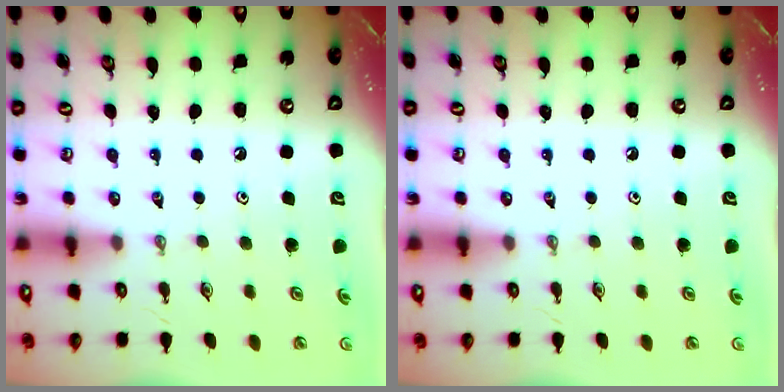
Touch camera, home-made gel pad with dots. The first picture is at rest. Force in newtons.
{"total": 0.0}